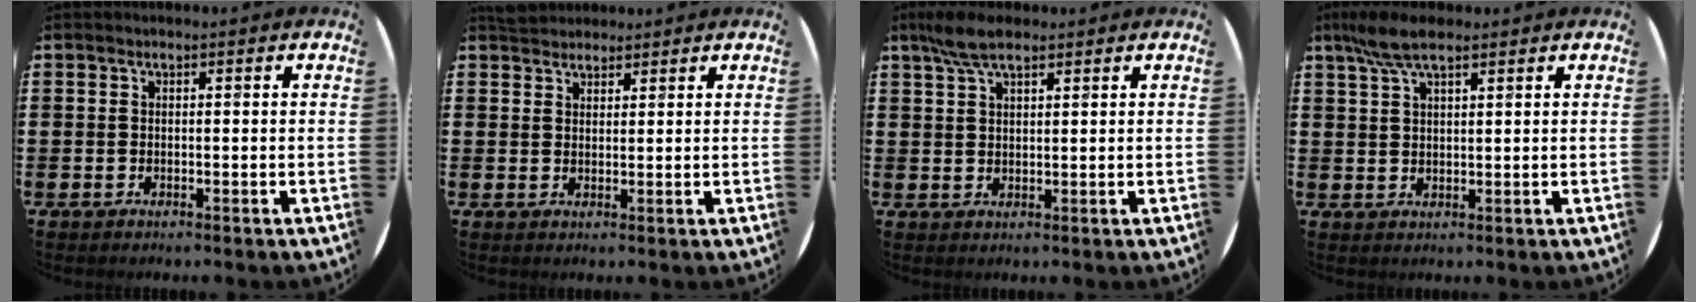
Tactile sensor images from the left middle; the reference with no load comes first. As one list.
[{"total": 2.6, "force": [2.5, 0.8, 0.0], "torque": [0.004, -0.002, 0.047]}, {"total": 4.8, "force": [3.5, 1.6, 2.9], "torque": [-0.064, 0.004, 0.063]}, {"total": 5.4, "force": [3.9, 1.4, 3.4], "torque": [-0.076, 0.002, 0.070]}]